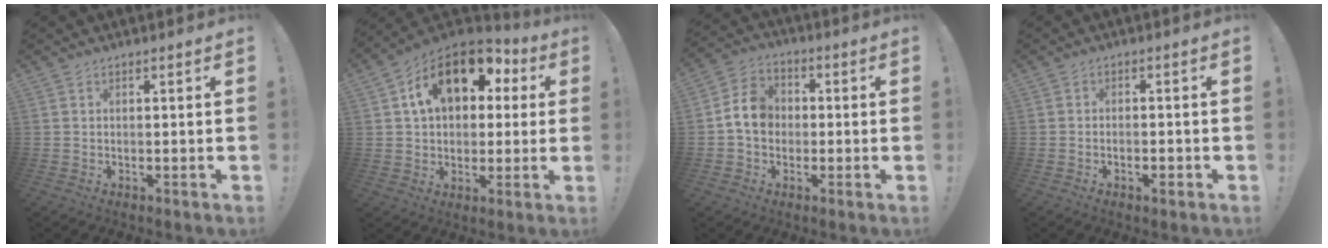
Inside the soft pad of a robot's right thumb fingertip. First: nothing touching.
{"total": 18.0, "force": [7.1, 11.3, 12.0], "torque": [-0.183, -0.018, 0.125]}
{"total": 9.4, "force": [-0.3, 7.8, 5.2], "torque": [-0.084, 0.020, 0.002]}
{"total": 2.3, "force": [-1.3, 0.8, 1.6], "torque": [-0.014, 0.004, -0.023]}